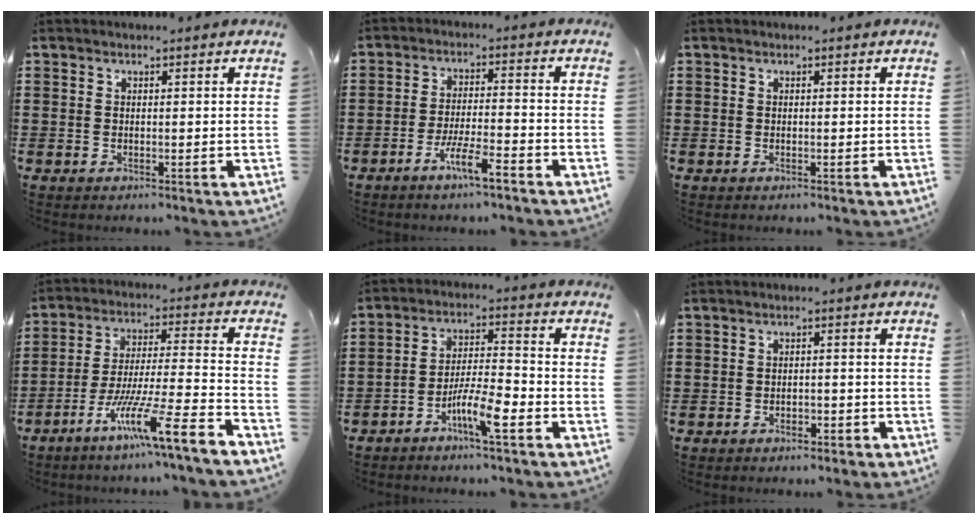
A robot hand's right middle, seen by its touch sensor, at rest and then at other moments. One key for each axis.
{"total": 5.8, "fx": -3.9, "fy": 0.7, "fz": 4.2, "tx": -0.088, "ty": -0.007, "tz": -0.074}
{"total": 0.0}
{"total": 11.9, "fx": -8.2, "fy": -0.1, "fz": 8.6, "tx": -0.152, "ty": 0.000, "tz": -0.161}
{"total": 6.5, "fx": -4.0, "fy": 1.1, "fz": 5.1, "tx": -0.103, "ty": -0.002, "tz": -0.077}
{"total": 1.7, "fx": -1.5, "fy": 0.6, "fz": 0.3, "tx": -0.011, "ty": 0.001, "tz": -0.033}